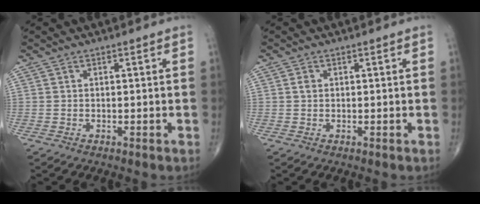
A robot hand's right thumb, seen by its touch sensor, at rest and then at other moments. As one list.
[{"total": 0.9, "force": [0.2, 0.7, 0.6], "torque": [-0.009, 0.001, 0.003]}]